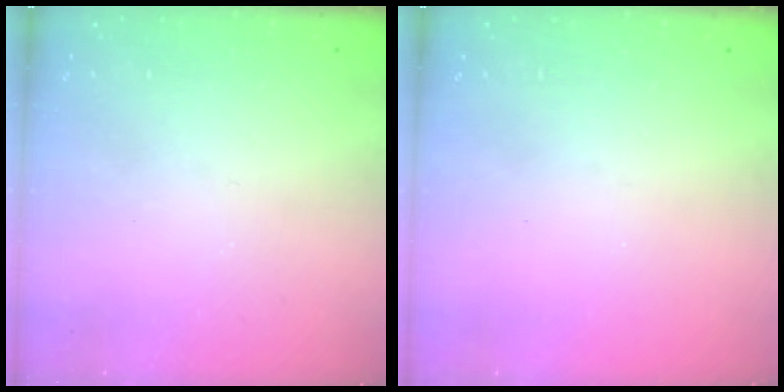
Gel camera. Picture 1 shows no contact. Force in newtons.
{"total": 0.0}